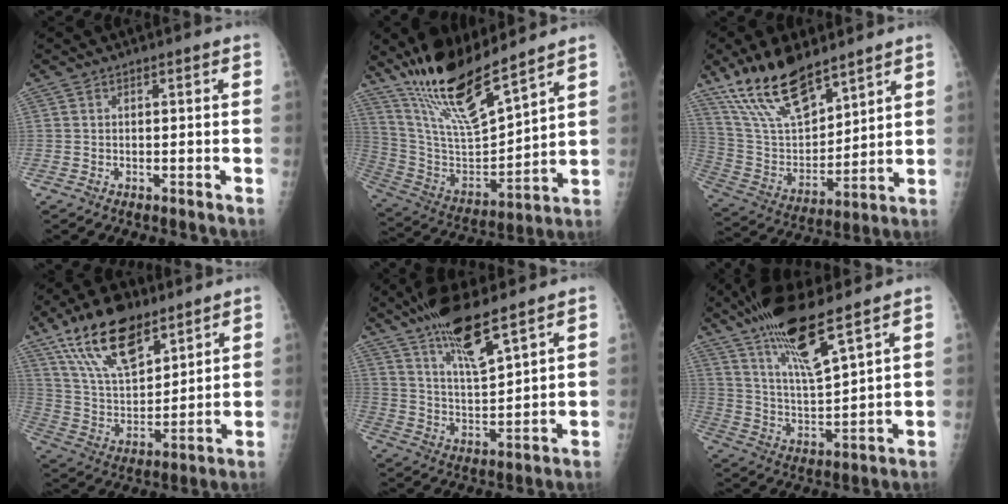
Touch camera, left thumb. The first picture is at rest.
{"total": 18.3, "force": [14.3, 3.4, 10.9], "torque": [-0.179, -0.078, 0.282]}
{"total": 17.8, "force": [13.0, 6.8, 10.0], "torque": [-0.149, -0.065, 0.256]}
{"total": 17.8, "force": [11.6, 8.0, 10.8], "torque": [-0.158, -0.048, 0.218]}
{"total": 12.8, "force": [8.9, 2.7, 8.9], "torque": [-0.156, -0.048, 0.171]}
{"total": 15.1, "force": [10.3, 2.8, 10.7], "torque": [-0.192, -0.054, 0.203]}